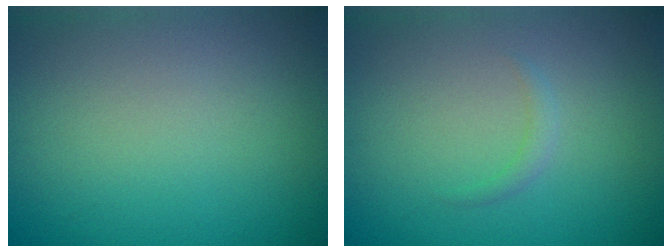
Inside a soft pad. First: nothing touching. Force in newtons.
{"total": 0.8, "press": 0.8, "slide": 0.0}